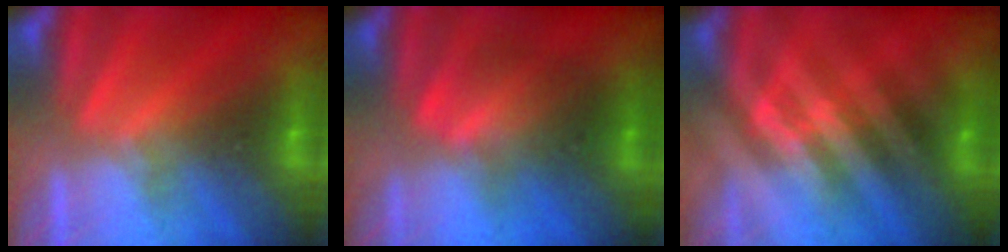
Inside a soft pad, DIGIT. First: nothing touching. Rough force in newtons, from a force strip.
{"total": 2.1}
{"total": 2.4}